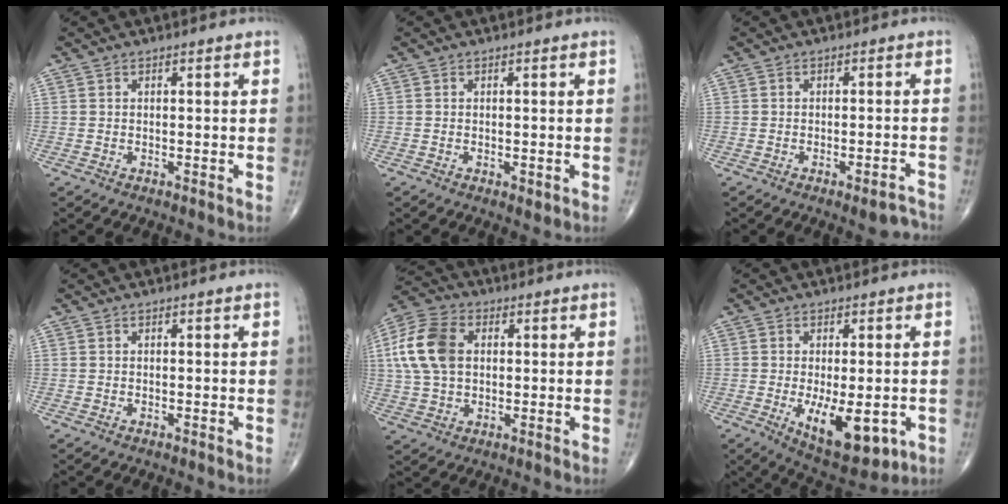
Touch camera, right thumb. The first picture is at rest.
{"total": 1.1, "force": [-0.3, 0.6, 0.9], "torque": [-0.015, -0.005, -0.001]}
{"total": 4.2, "force": [-3.3, 1.2, 2.4], "torque": [-0.018, 0.020, -0.039]}
{"total": 0.0}
{"total": 13.1, "force": [2.2, 8.9, 9.3], "torque": [-0.183, 0.013, 0.036]}
{"total": 12.3, "force": [-3.3, 5.4, 10.5], "torque": [-0.148, -0.016, -0.033]}